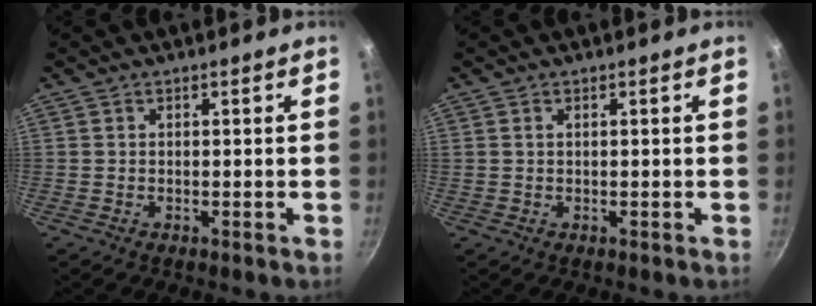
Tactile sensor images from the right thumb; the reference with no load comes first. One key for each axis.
{"total": 0.5, "fx": 0.2, "fy": 0.3, "fz": 0.3, "tx": -0.006, "ty": 0.002, "tz": 0.005}